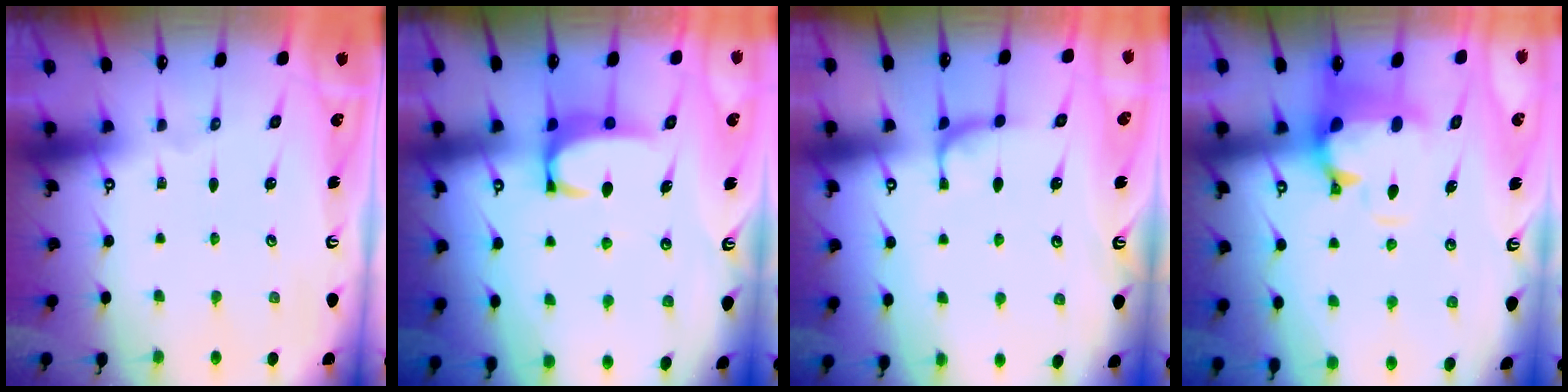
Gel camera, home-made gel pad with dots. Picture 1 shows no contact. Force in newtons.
{"total": 2.9, "press": 2.9, "slide": 0.3}
{"total": 2.3, "press": 2.2, "slide": 0.8}
{"total": 1.7, "press": 0.9, "slide": 1.4}